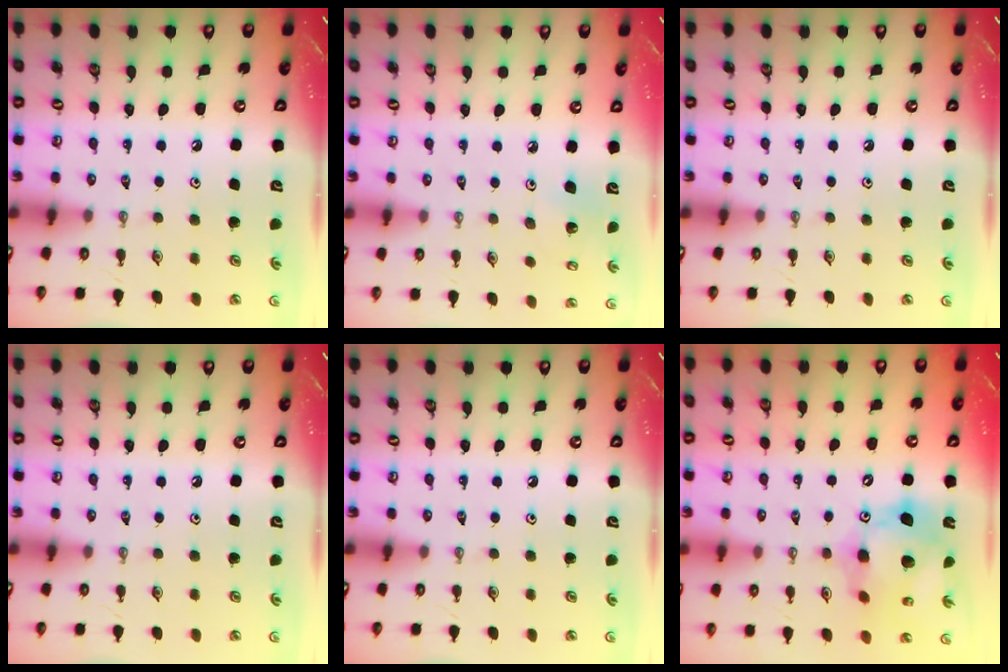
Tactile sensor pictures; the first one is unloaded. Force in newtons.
{"total": 4.8, "press": 4.6, "slide": 1.4}
{"total": 0.0}
{"total": 0.0}
{"total": 0.0}
{"total": 15.7, "press": 15.6, "slide": 1.4}